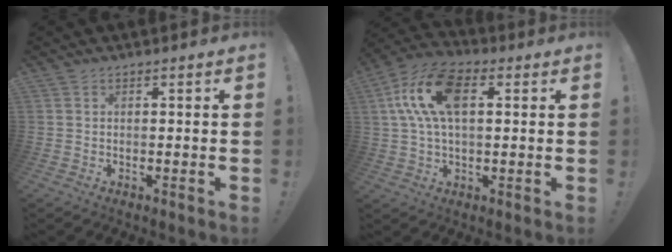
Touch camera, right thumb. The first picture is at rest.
{"total": 15.2, "force": [3.9, 8.4, 12.0], "torque": [-0.226, 0.012, 0.072]}